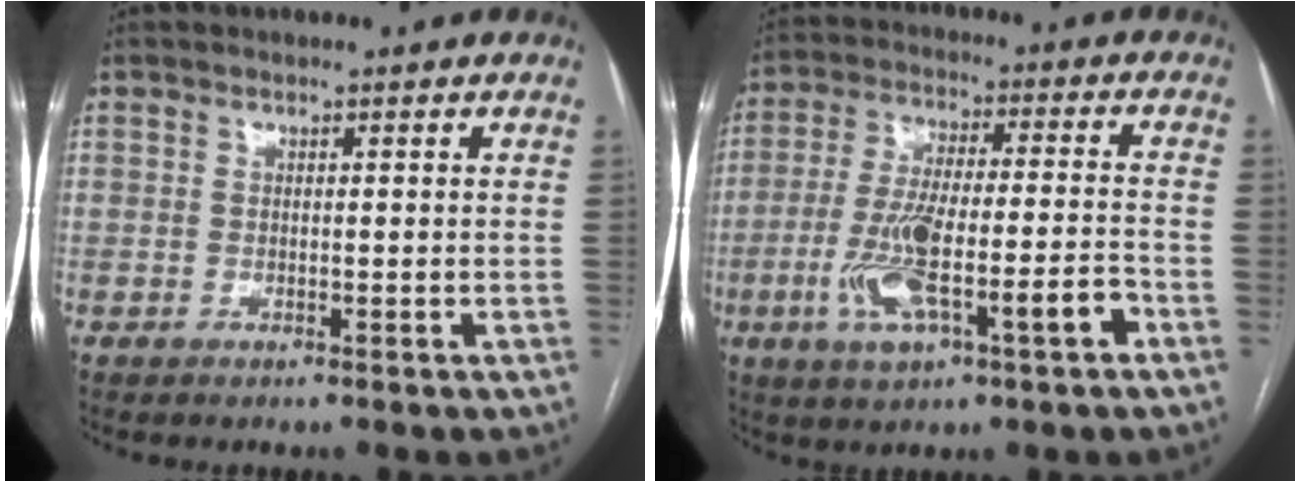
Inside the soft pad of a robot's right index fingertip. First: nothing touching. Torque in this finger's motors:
{"motor_torque": [0.76, -0.31, 0.74, 0.21]}